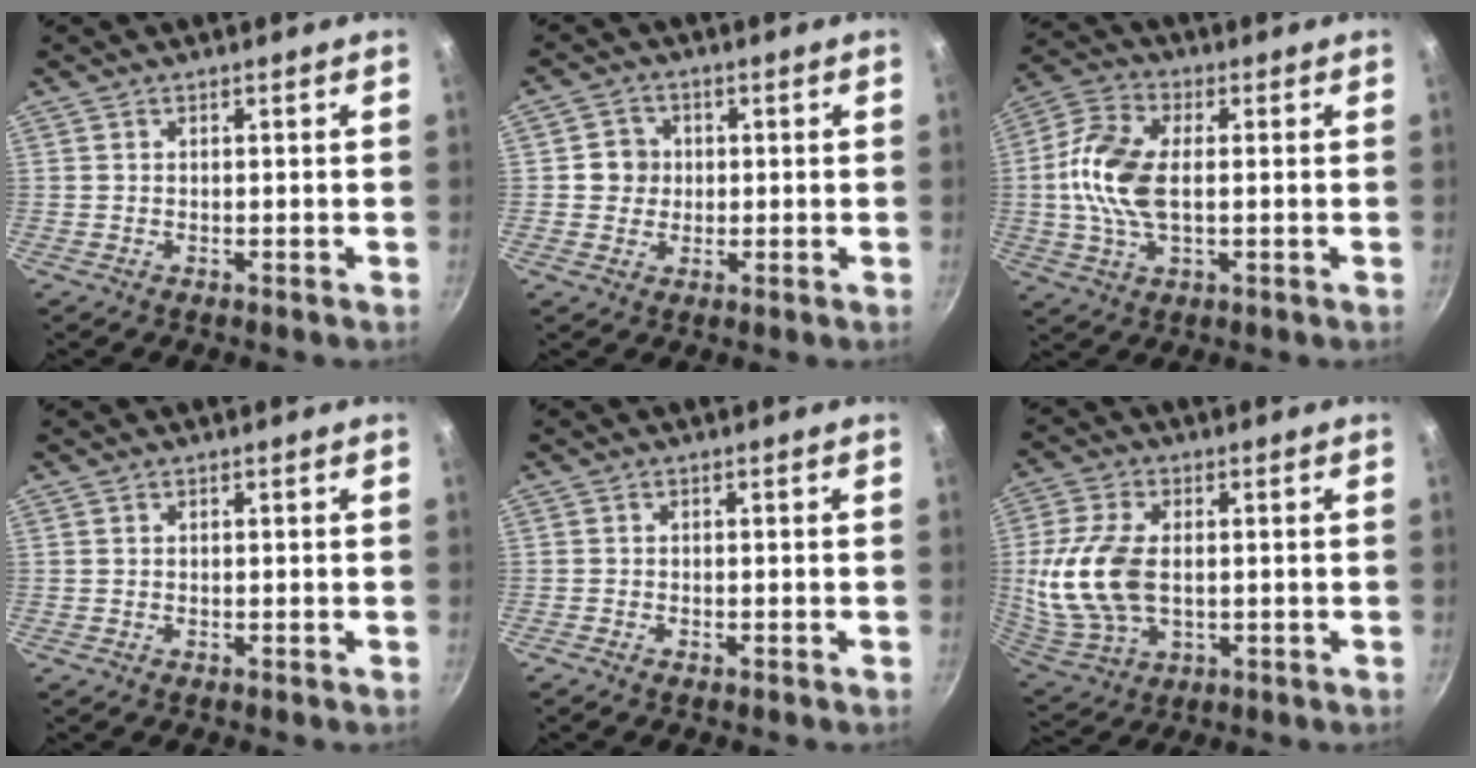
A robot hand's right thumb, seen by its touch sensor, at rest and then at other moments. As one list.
[{"total": 4.6, "force": [0.3, 4.4, 1.3], "torque": [0.010, 0.005, -0.003]}, {"total": 12.5, "force": [0.2, 6.9, 10.5], "torque": [-0.210, 0.021, -0.008]}, {"total": 0.0}, {"total": 0.8, "force": [-0.6, 0.4, 0.4], "torque": [-0.016, 0.004, -0.014]}, {"total": 15.1, "force": [0.2, 9.2, 11.9], "torque": [-0.242, 0.001, 0.010]}]